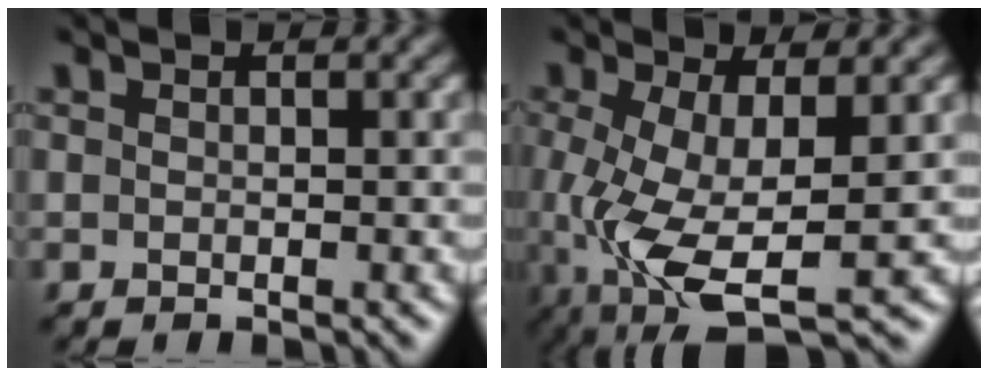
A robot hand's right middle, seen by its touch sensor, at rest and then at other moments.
{"total": 9.0, "force": [-2.9, 3.4, 7.8], "torque": [-0.179, -0.023, -0.050]}